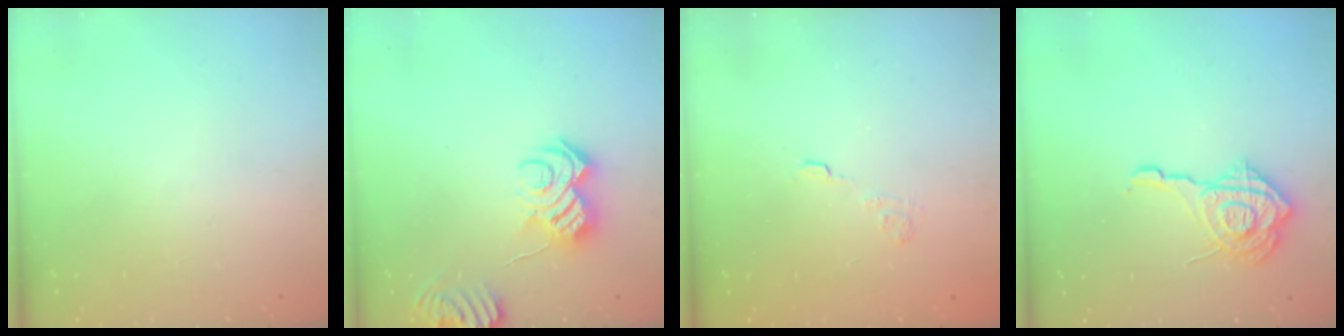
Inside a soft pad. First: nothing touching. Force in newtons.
{"total": 9.6, "press": 9.6, "slide": 0.9}
{"total": 2.9, "press": 2.5, "slide": 1.4}
{"total": 15.6, "press": 15.6, "slide": 1.4}